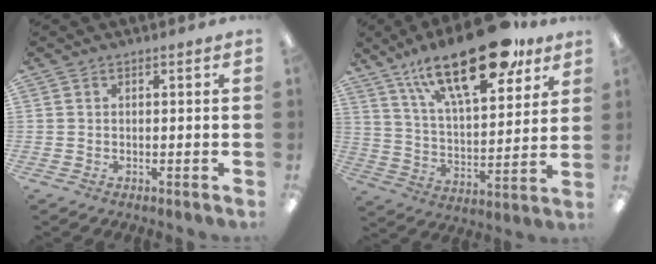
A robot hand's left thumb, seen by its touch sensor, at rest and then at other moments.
{"total": 25.2, "force": [15.8, 9.8, 17.0], "torque": [-0.269, -0.077, 0.263]}